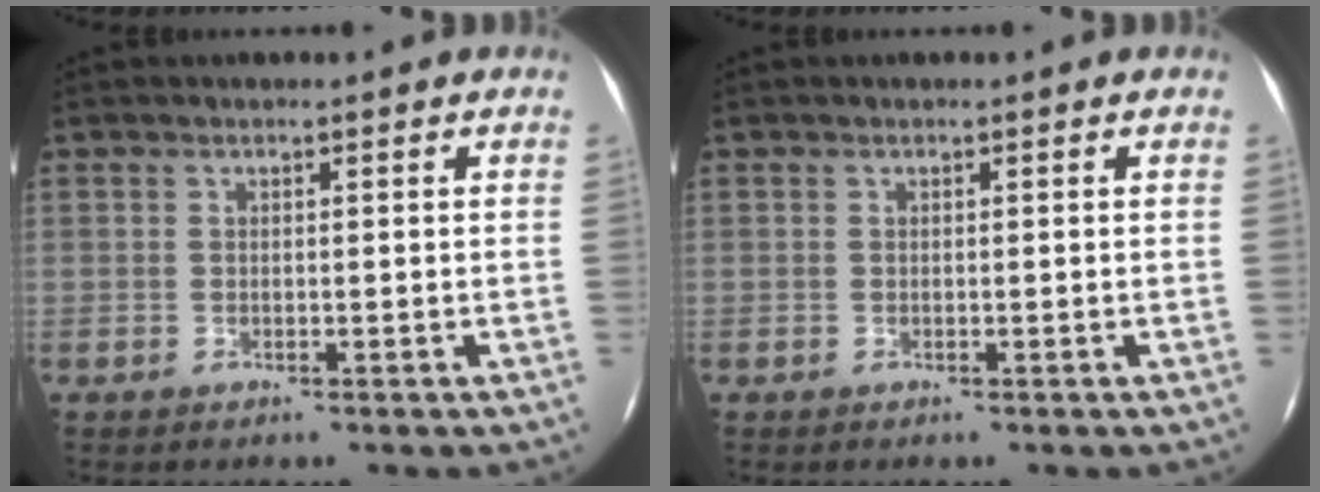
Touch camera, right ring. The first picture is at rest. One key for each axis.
{"total": 0.0}